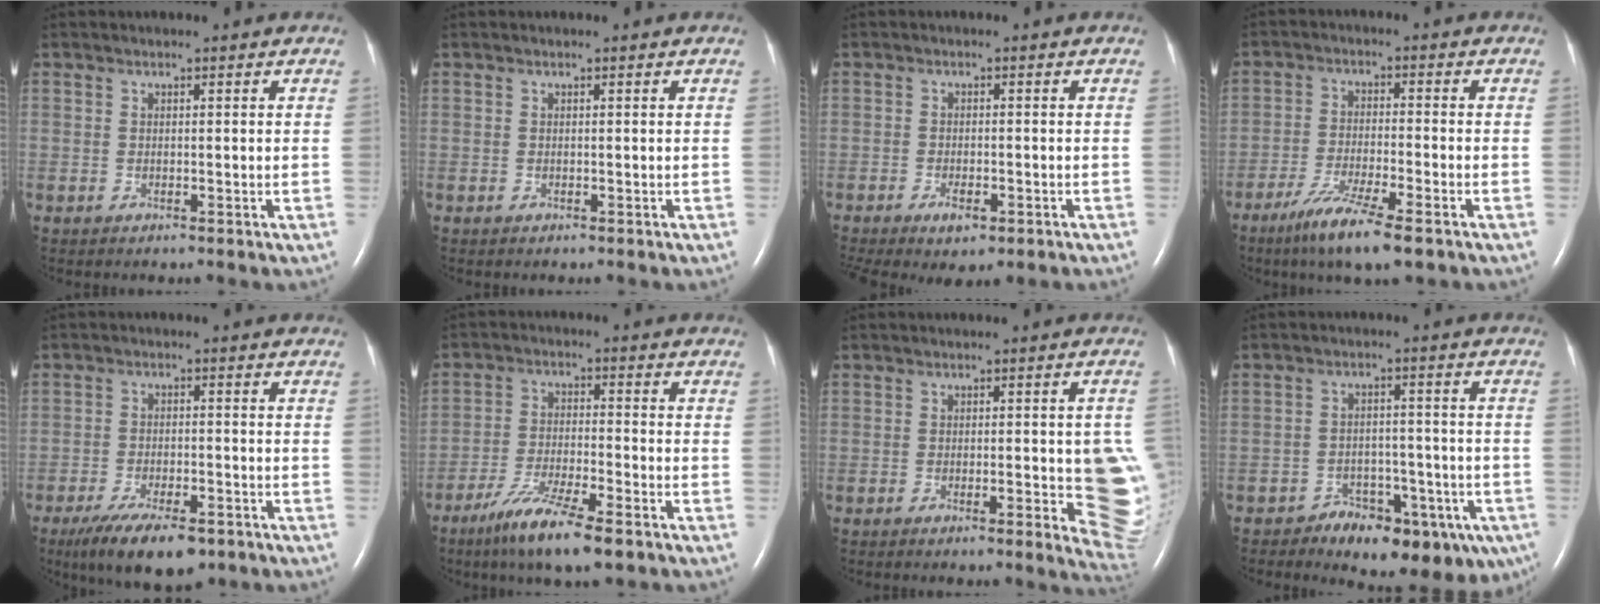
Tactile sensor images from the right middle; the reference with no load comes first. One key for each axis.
{"total": 0.0}
{"total": 4.3, "fx": -2.3, "fy": 1.4, "fz": 3.3, "tx": -0.057, "ty": -0.007, "tz": -0.031}
{"total": 9.2, "fx": -6.0, "fy": 0.6, "fz": 6.9, "tx": -0.131, "ty": -0.023, "tz": -0.104}
{"total": 10.8, "fx": -7.5, "fy": 3.5, "fz": 7.0, "tx": -0.118, "ty": -0.014, "tz": -0.118}
{"total": 10.3, "fx": -6.9, "fy": 1.0, "fz": 7.5, "tx": -0.146, "ty": -0.026, "tz": -0.123}
{"total": 12.7, "fx": -2.1, "fy": 2.0, "fz": 12.4, "tx": -0.083, "ty": -0.003, "tz": -0.016}
{"total": 12.3, "fx": -7.9, "fy": 5.8, "fz": 7.4, "tx": -0.072, "ty": 0.023, "tz": -0.109}